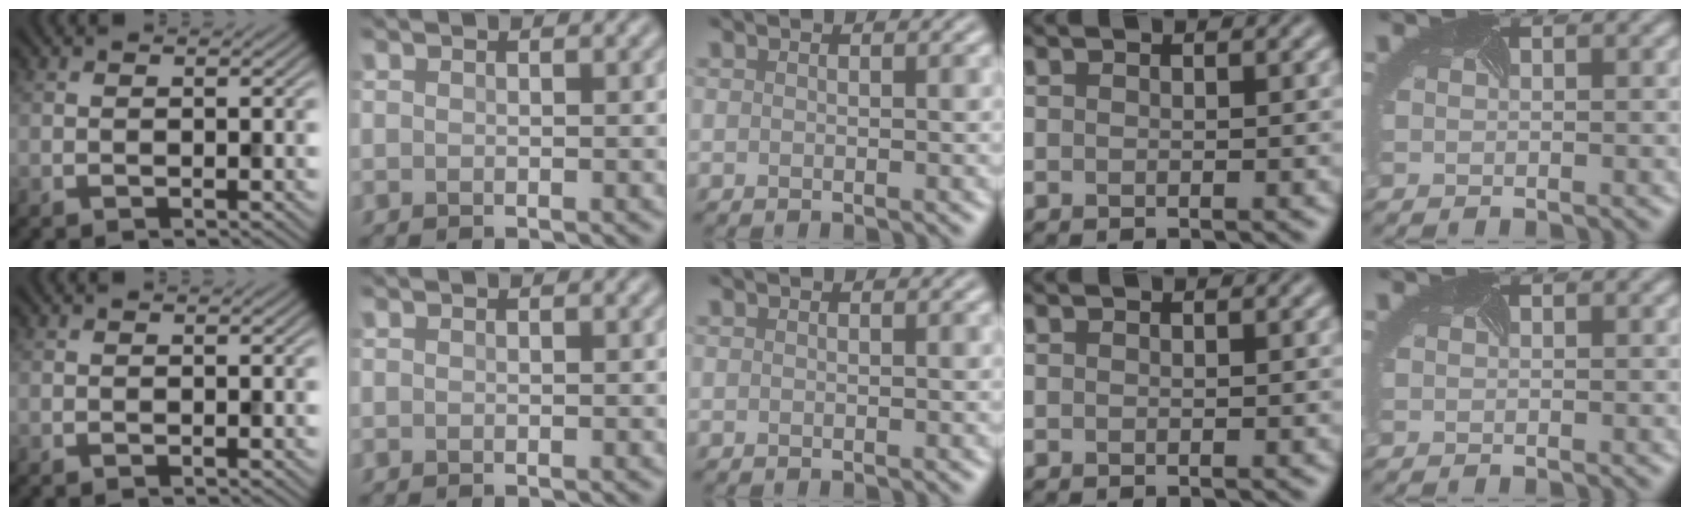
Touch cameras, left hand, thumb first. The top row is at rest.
{}